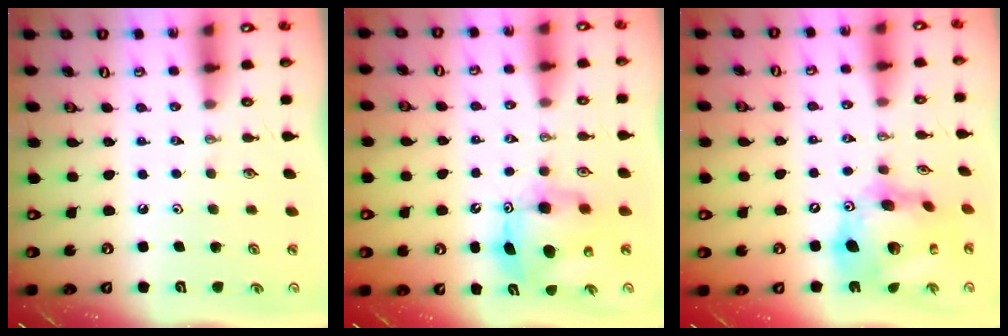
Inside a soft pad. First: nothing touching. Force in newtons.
{"total": 9.7, "press": 9.7, "slide": 0.8}
{"total": 19.8, "press": 19.7, "slide": 1.8}